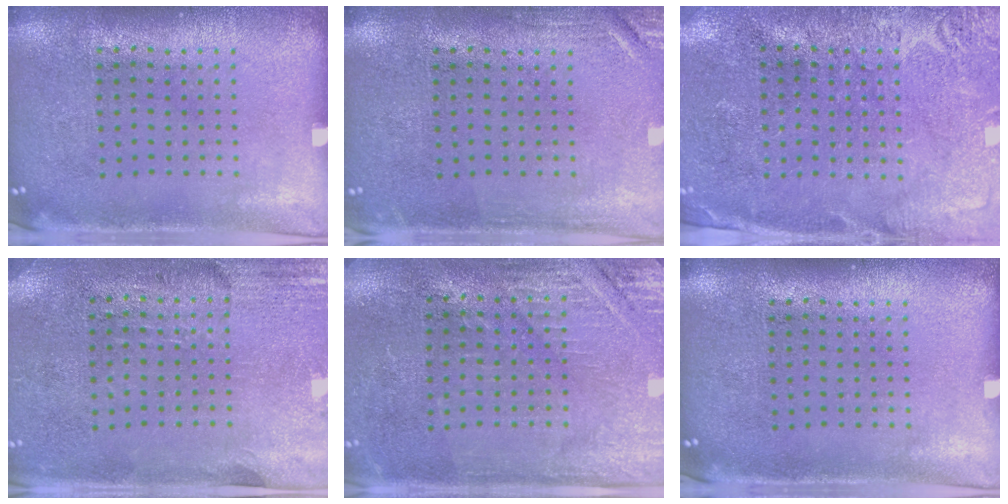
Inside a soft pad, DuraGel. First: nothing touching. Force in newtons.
{"total": 1.8, "press": 1.8, "slide": 0.3}
{"total": 2.7, "press": 2.6, "slide": 0.6}
{"total": 2.8, "press": 2.4, "slide": 1.4}
{"total": 2.8, "press": 2.8, "slide": 0.5}
{"total": 0.0}